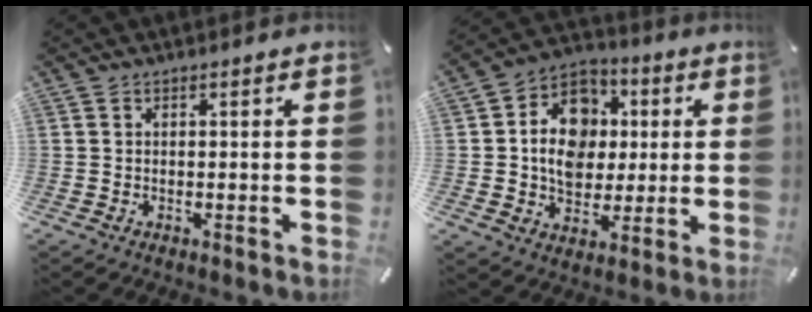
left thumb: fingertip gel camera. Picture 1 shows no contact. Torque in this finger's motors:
{"motor_torque": [0.42, 0.70, 0.79, -0.55, 0.47]}